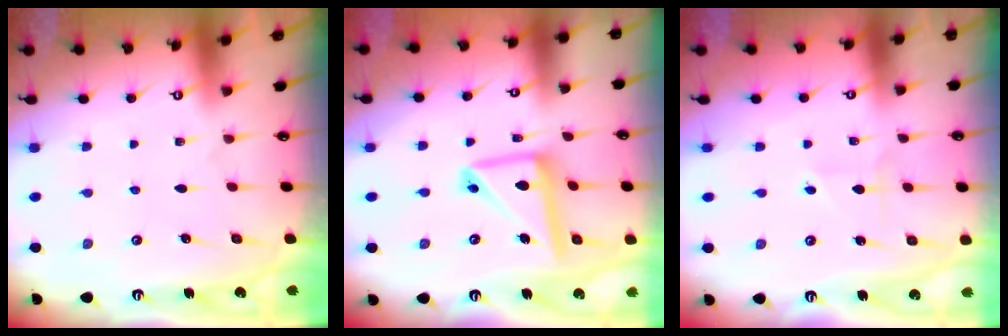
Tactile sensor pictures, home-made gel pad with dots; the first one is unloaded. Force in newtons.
{"total": 13.5, "press": 13.4, "slide": 1.4}
{"total": 2.9, "press": 2.8, "slide": 0.4}